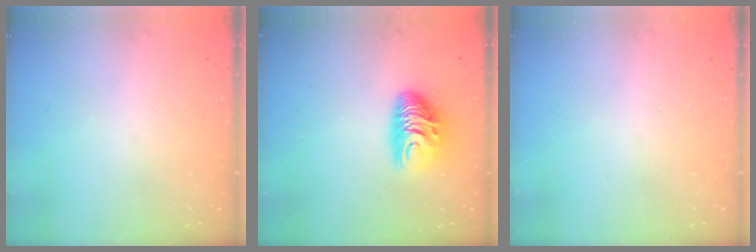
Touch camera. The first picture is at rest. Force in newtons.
{"total": 10.0, "press": 10.0, "slide": 0.7}
{"total": 0.0}